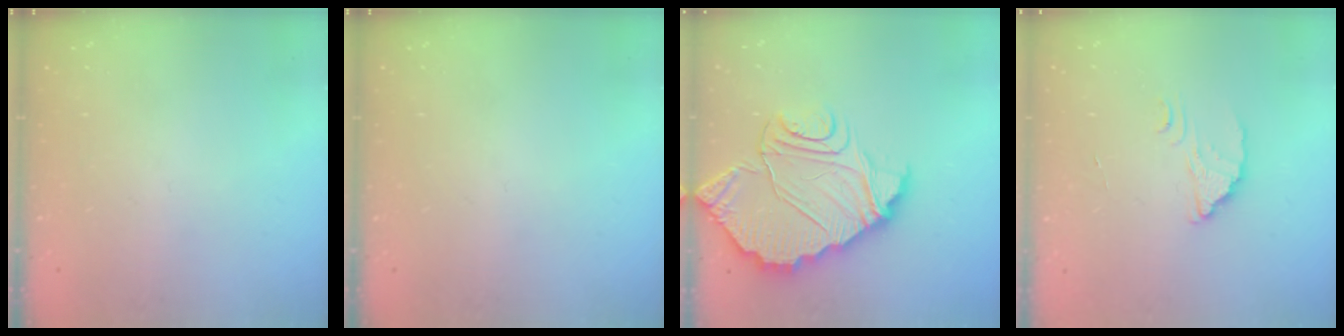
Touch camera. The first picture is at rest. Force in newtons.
{"total": 0.0}
{"total": 12.7, "press": 12.7, "slide": 0.9}
{"total": 2.6, "press": 2.6, "slide": 0.1}